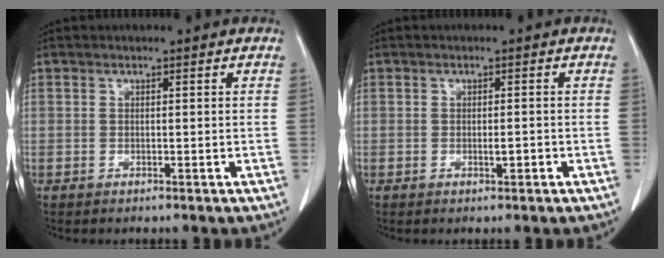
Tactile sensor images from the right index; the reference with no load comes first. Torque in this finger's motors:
{"motor_torque": [0.03, 0.06, 0.01, 0.02]}